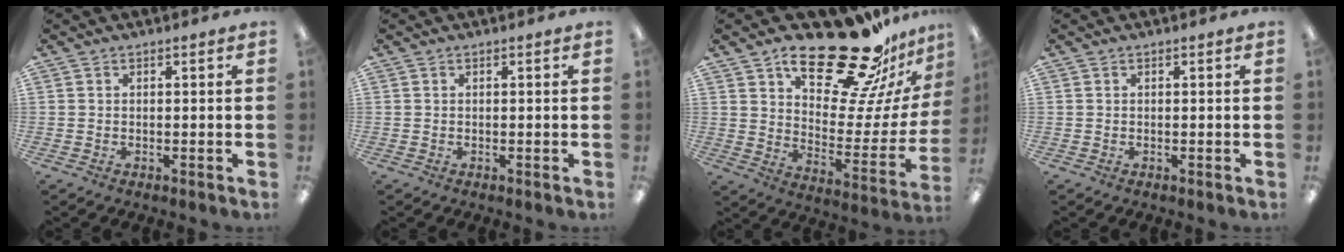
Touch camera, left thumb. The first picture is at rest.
{"total": 0.0}
{"total": 25.4, "force": [18.5, 8.6, 15.0], "torque": [-0.216, -0.125, 0.307]}
{"total": 0.0}